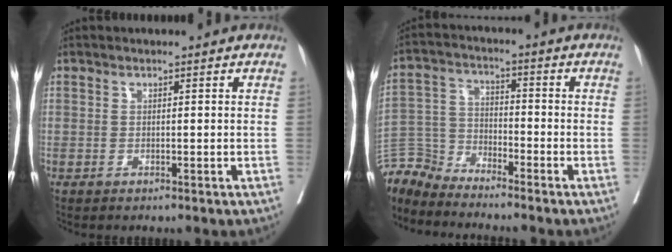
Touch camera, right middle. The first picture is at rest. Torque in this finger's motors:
{"motor_torque": [1.00, -1.14, 0.34, 0.01]}